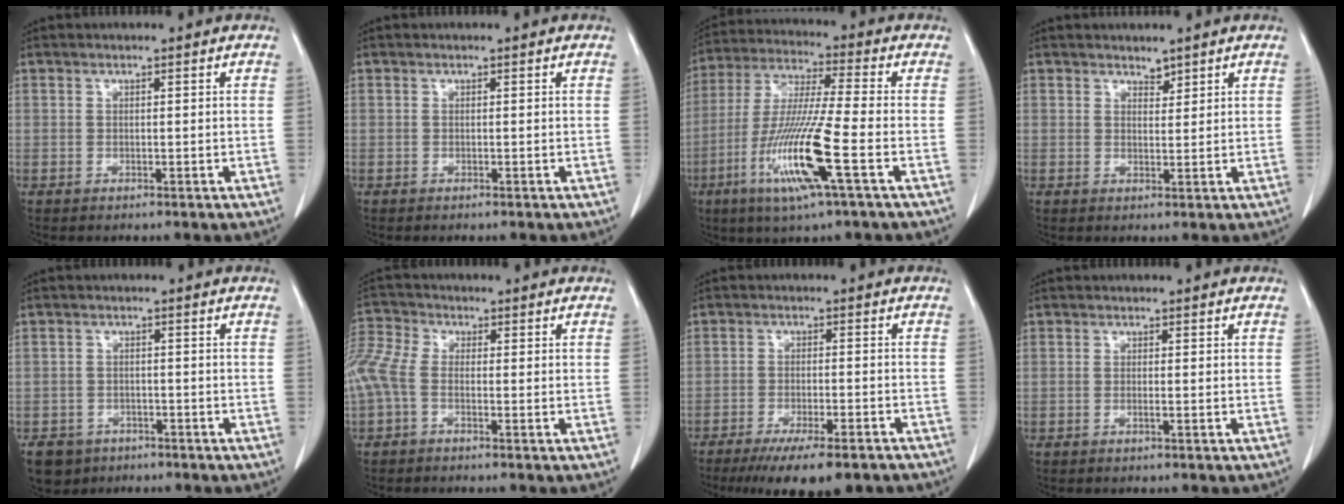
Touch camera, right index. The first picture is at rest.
{"total": 0.0}
{"total": 14.5, "force": [-5.4, -0.3, 13.5], "torque": [-0.280, -0.022, -0.106]}
{"total": 1.5, "force": [1.3, 0.6, 0.3], "torque": [-0.002, -0.006, 0.021]}
{"total": 5.1, "force": [-3.4, 3.7, 0.7], "torque": [-0.013, 0.006, -0.052]}
{"total": 9.6, "force": [-1.7, 5.9, 7.4], "torque": [-0.211, 0.023, -0.039]}
{"total": 12.9, "force": [-10.1, 2.4, 7.5], "torque": [-0.102, -0.017, -0.148]}
{"total": 0.5, "force": [-0.2, -0.1, 0.5], "torque": [-0.009, 0.001, -0.001]}